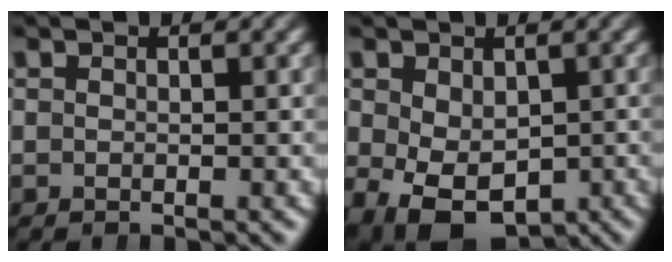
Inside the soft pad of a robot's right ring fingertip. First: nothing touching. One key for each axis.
{"total": 6.5, "fx": -3.5, "fy": 4.0, "fz": 3.8, "tx": -0.092, "ty": -0.055, "tz": -0.027}